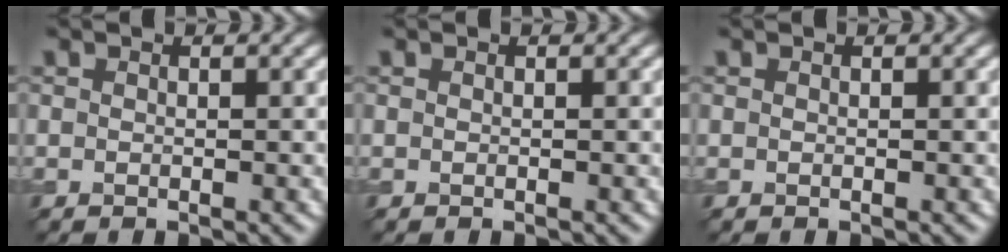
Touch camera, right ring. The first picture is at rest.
{"total": 0.0}
{"total": 0.0}